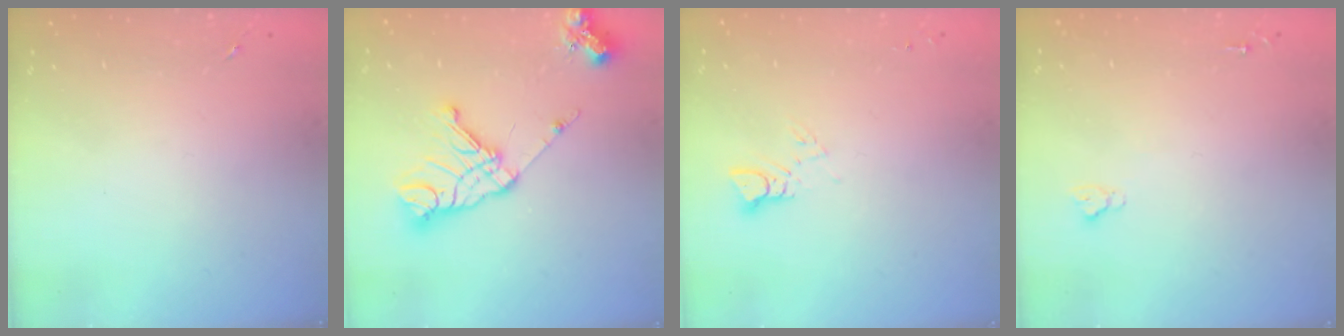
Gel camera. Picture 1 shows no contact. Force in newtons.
{"total": 18.6, "press": 18.5, "slide": 2.1}
{"total": 2.9, "press": 2.9, "slide": 0.2}
{"total": 2.6, "press": 2.5, "slide": 0.3}